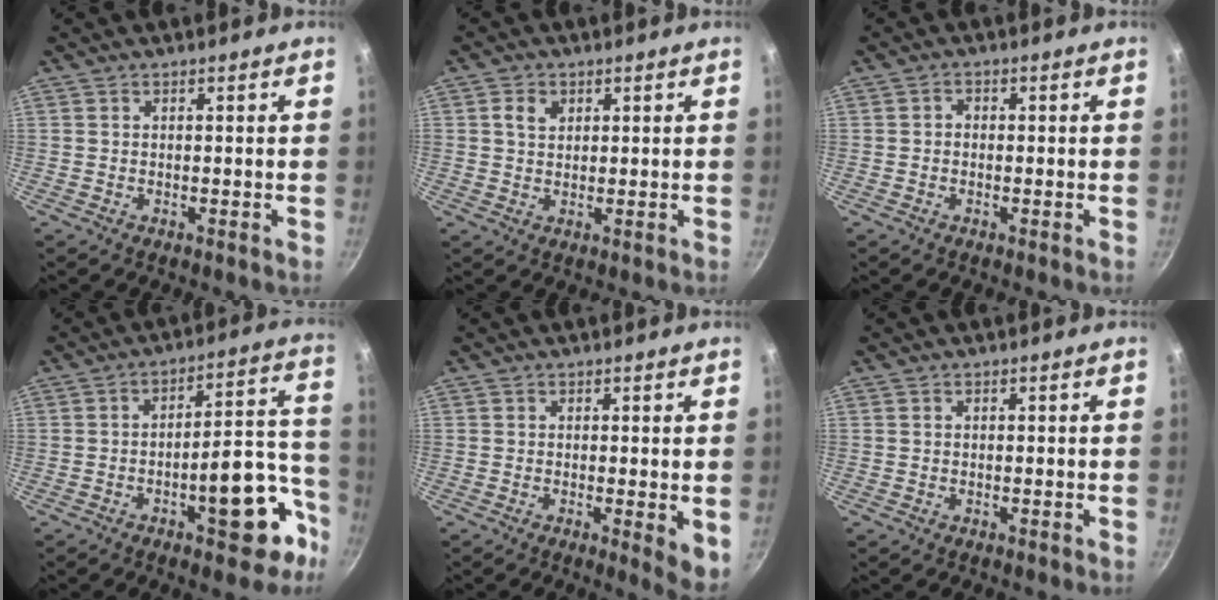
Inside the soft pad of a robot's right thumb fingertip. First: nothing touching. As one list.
[{"total": 3.3, "force": [1.1, 2.5, 1.8], "torque": [-0.021, 0.001, 0.019]}, {"total": 1.4, "force": [-0.3, 1.1, 0.7], "torque": [-0.012, 0.007, -0.007]}, {"total": 15.2, "force": [-6.6, 6.3, 12.2], "torque": [-0.119, 0.068, -0.086]}, {"total": 4.6, "force": [-0.3, 1.5, 4.4], "torque": [-0.048, -0.011, -0.005]}, {"total": 0.0}]